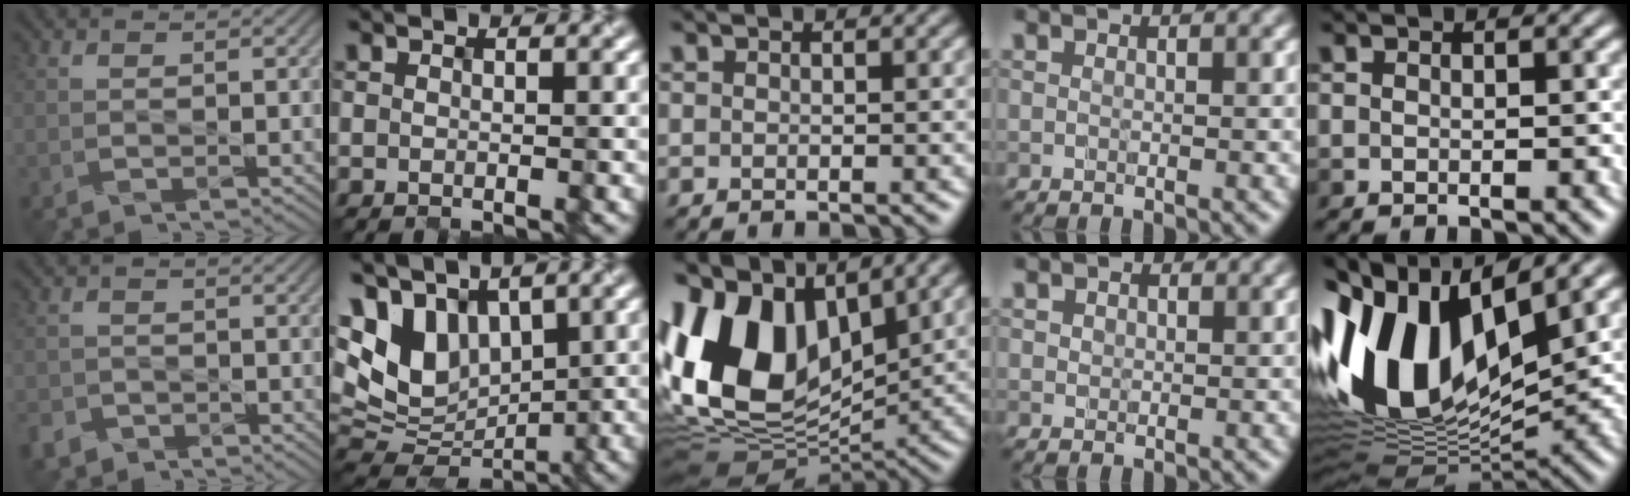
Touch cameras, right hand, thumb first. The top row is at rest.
{"thumb": {"total": 2.7, "force": [-1.8, 1.9, 0.7], "torque": [-0.020, -0.009, -0.041]}, "index": {"total": 8.4, "force": [3.0, 5.4, 5.7], "torque": [-0.133, 0.007, 0.052]}, "middle": {"total": 13.4, "force": [3.5, 8.2, 9.9], "torque": [-0.211, 0.015, 0.053]}, "ring": {"total": 1.4, "force": [1.0, 1.0, 0.3], "torque": [-0.013, 0.001, 0.021]}, "little": {"total": 15.1, "force": [3.0, 8.3, 12.3], "torque": [-0.269, 0.028, 0.041]}}